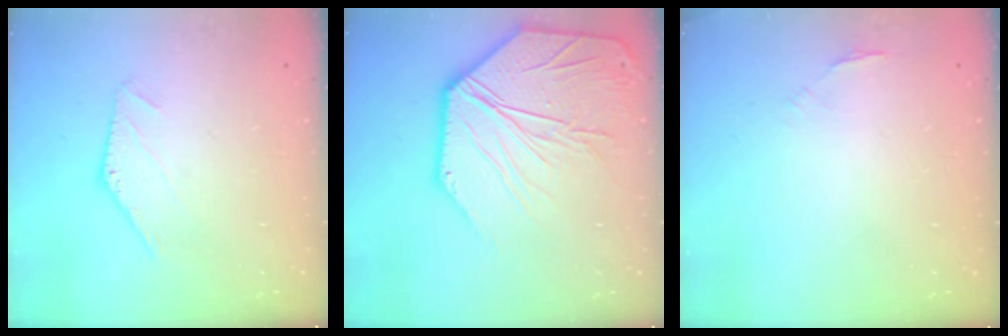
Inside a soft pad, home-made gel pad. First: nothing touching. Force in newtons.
{"total": 14.4, "press": 14.3, "slide": 1.6}
{"total": 1.5, "press": 1.4, "slide": 0.5}